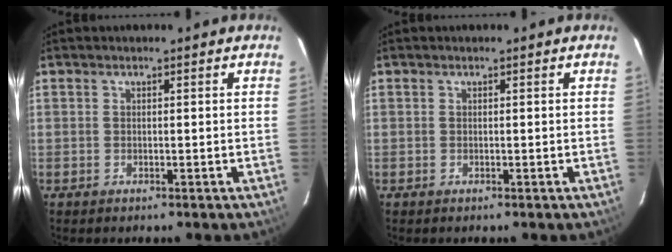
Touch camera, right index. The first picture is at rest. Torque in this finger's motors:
{"motor_torque": [0.00, 0.00, 0.00, 0.00]}